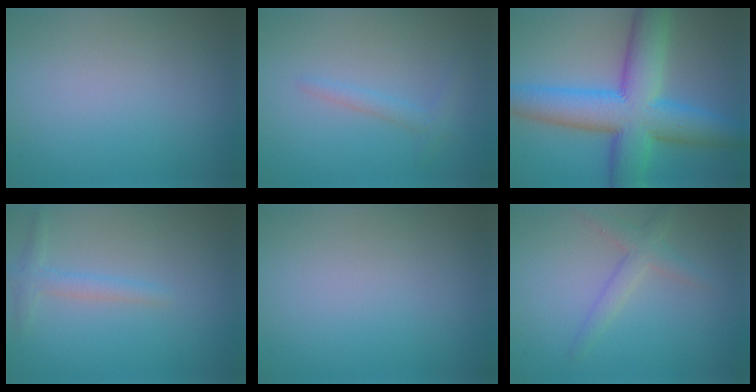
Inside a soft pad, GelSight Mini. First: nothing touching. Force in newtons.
{"total": 1.4, "press": 1.4, "slide": 0.1}
{"total": 11.3, "press": 11.3, "slide": 0.2}
{"total": 1.7, "press": 1.7, "slide": 0.1}
{"total": 0.0}
{"total": 2.3, "press": 2.3, "slide": 0.1}